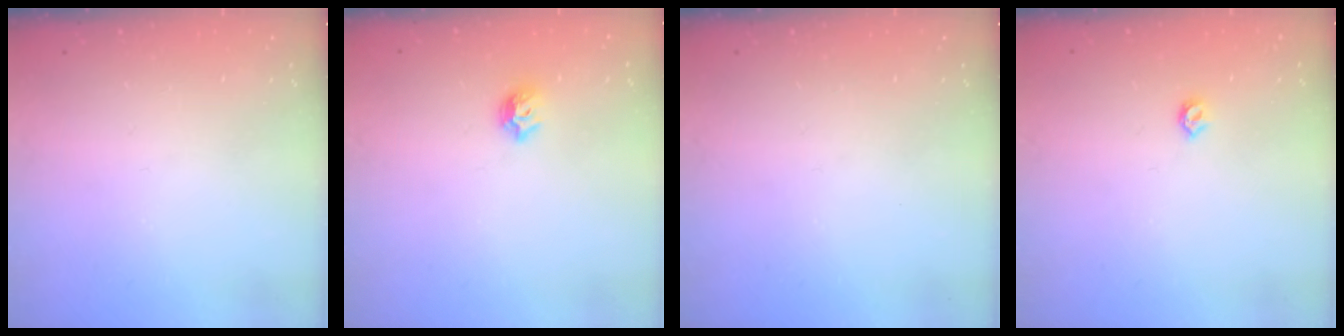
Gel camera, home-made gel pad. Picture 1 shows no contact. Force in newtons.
{"total": 5.6, "press": 5.5, "slide": 0.9}
{"total": 0.0}
{"total": 4.2, "press": 4.2, "slide": 0.7}